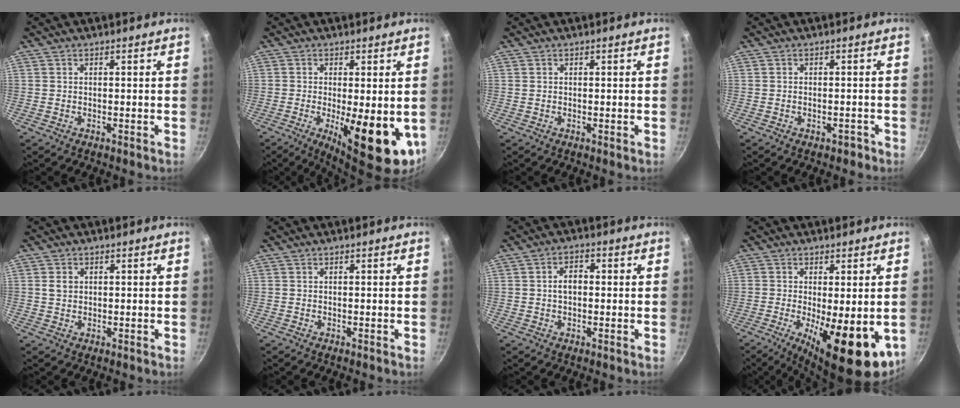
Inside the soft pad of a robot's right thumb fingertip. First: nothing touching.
{"total": 15.2, "force": [-3.6, 5.1, 13.8], "torque": [-0.162, -0.022, -0.033]}
{"total": 0.0}
{"total": 1.3, "force": [-0.9, 0.8, 0.5], "torque": [-0.010, 0.014, -0.010]}
{"total": 2.2, "force": [0.5, 1.8, 1.1], "torque": [-0.015, -0.001, 0.011]}
{"total": 0.0}
{"total": 3.7, "force": [0.1, 2.4, 2.8], "torque": [-0.045, 0.013, -0.002]}
{"total": 16.5, "force": [-4.7, 5.8, 14.7], "torque": [-0.178, -0.025, -0.048]}